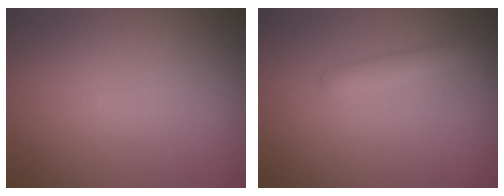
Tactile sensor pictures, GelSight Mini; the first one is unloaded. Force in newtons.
{"total": 1.6, "press": 1.6, "slide": 0.1}